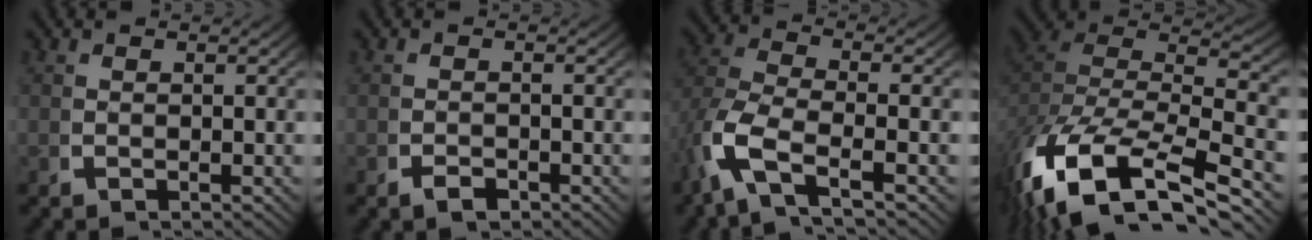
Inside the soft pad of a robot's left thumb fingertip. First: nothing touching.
{"total": 1.2, "force": [-1.0, 0.5, 0.5], "torque": [-0.006, -0.002, -0.019]}
{"total": 7.0, "force": [-2.0, 4.1, 5.2], "torque": [-0.140, -0.017, -0.032]}
{"total": 14.3, "force": [-1.8, 9.7, 10.3], "torque": [-0.226, -0.028, -0.016]}